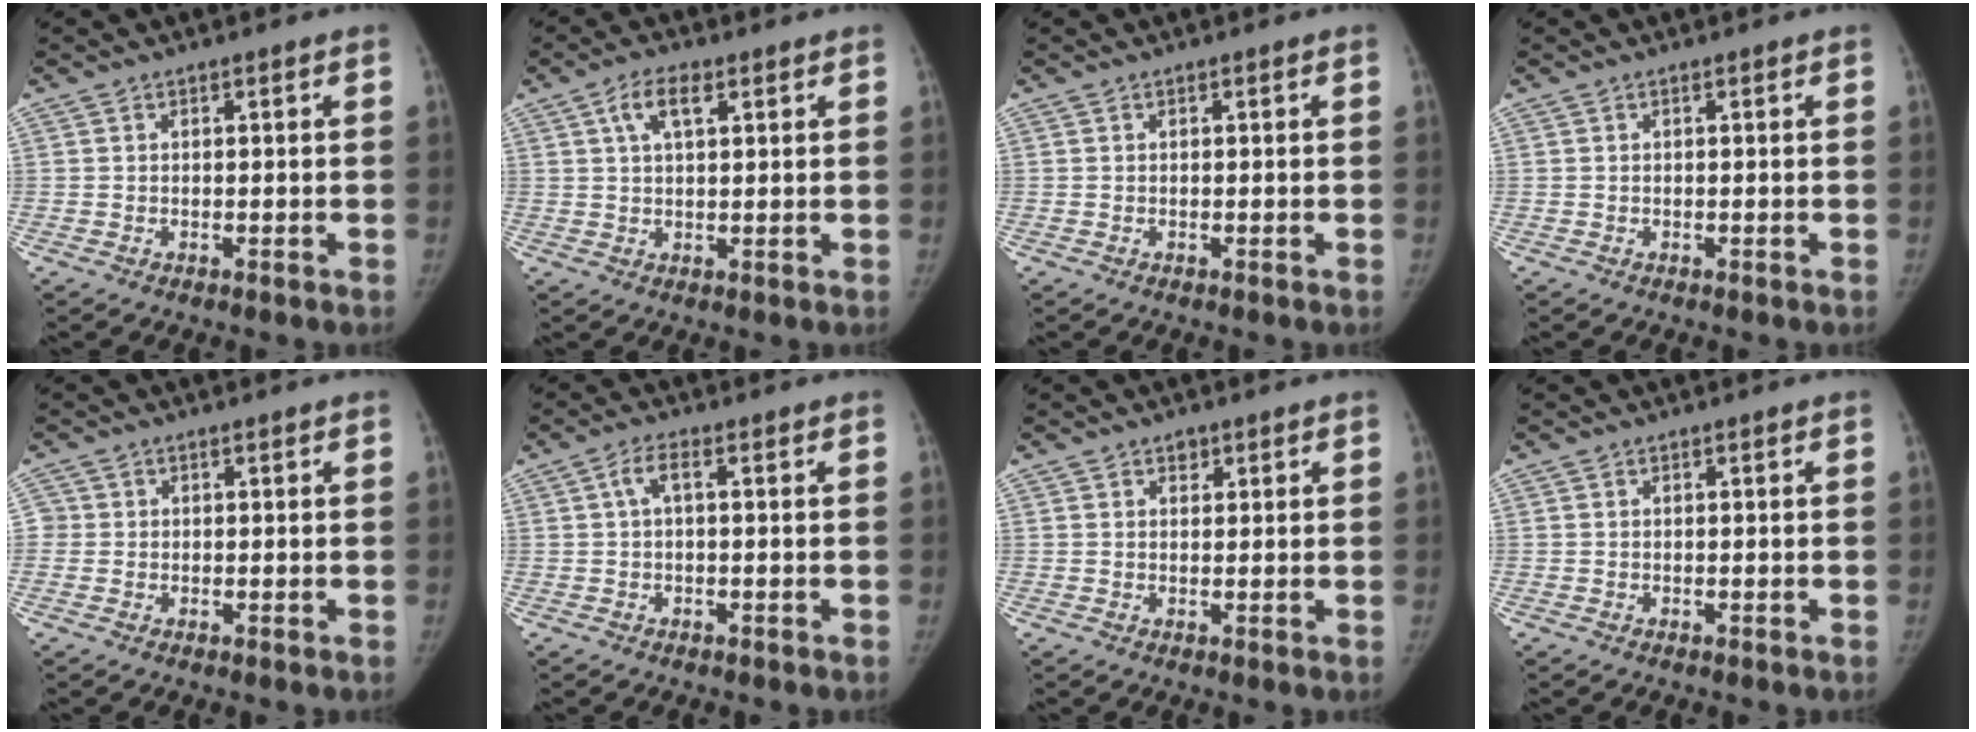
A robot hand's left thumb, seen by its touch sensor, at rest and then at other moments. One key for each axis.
{"total": 5.3, "fx": 2.3, "fy": 2.5, "fz": 4.0, "tx": -0.071, "ty": 0.004, "tz": 0.043}
{"total": 0.0}
{"total": 0.0}
{"total": 1.5, "fx": 0.0, "fy": 1.5, "fz": 0.0, "tx": 0.015, "ty": 0.005, "tz": -0.003}
{"total": 2.6, "fx": 0.3, "fy": 1.0, "fz": 2.4, "tx": -0.051, "ty": 0.014, "tz": 0.004}
{"total": 1.5, "fx": 0.9, "fy": 1.2, "fz": 0.5, "tx": 0.009, "ty": -0.004, "tz": 0.011}
{"total": 0.0}